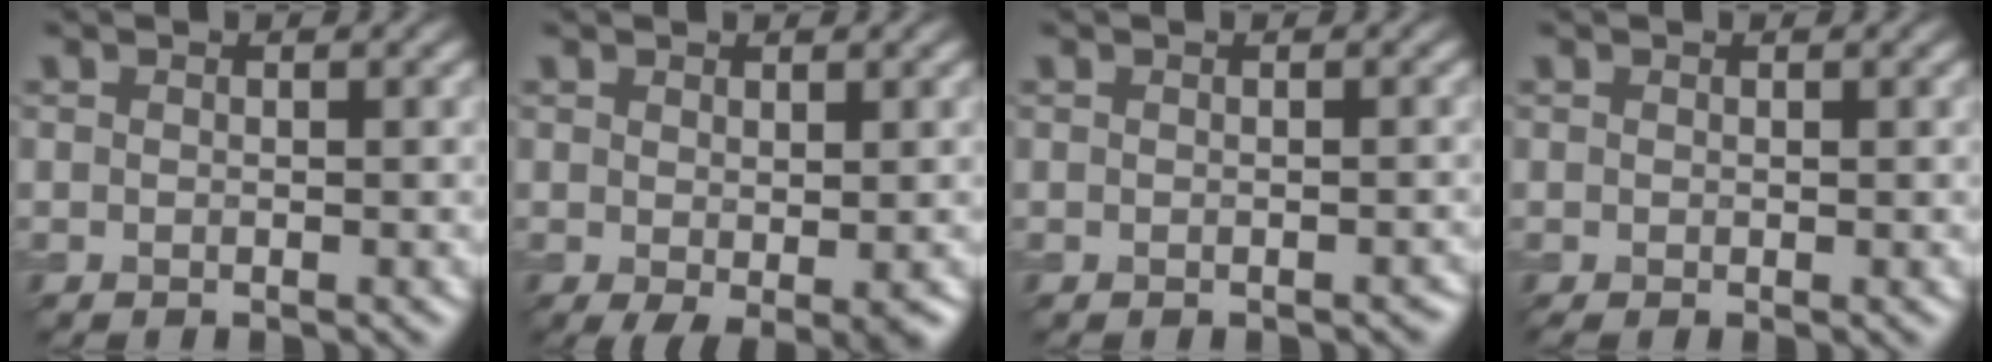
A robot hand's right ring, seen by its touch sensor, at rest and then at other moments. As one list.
[{"total": 2.2, "force": [-0.3, 0.7, 2.0], "torque": [-0.034, -0.007, 0.000]}, {"total": 0.6, "force": [-0.5, 0.1, 0.3], "torque": [-0.004, -0.002, -0.004]}, {"total": 0.5, "force": [-0.1, 0.1, 0.5], "torque": [-0.008, -0.004, -0.002]}]